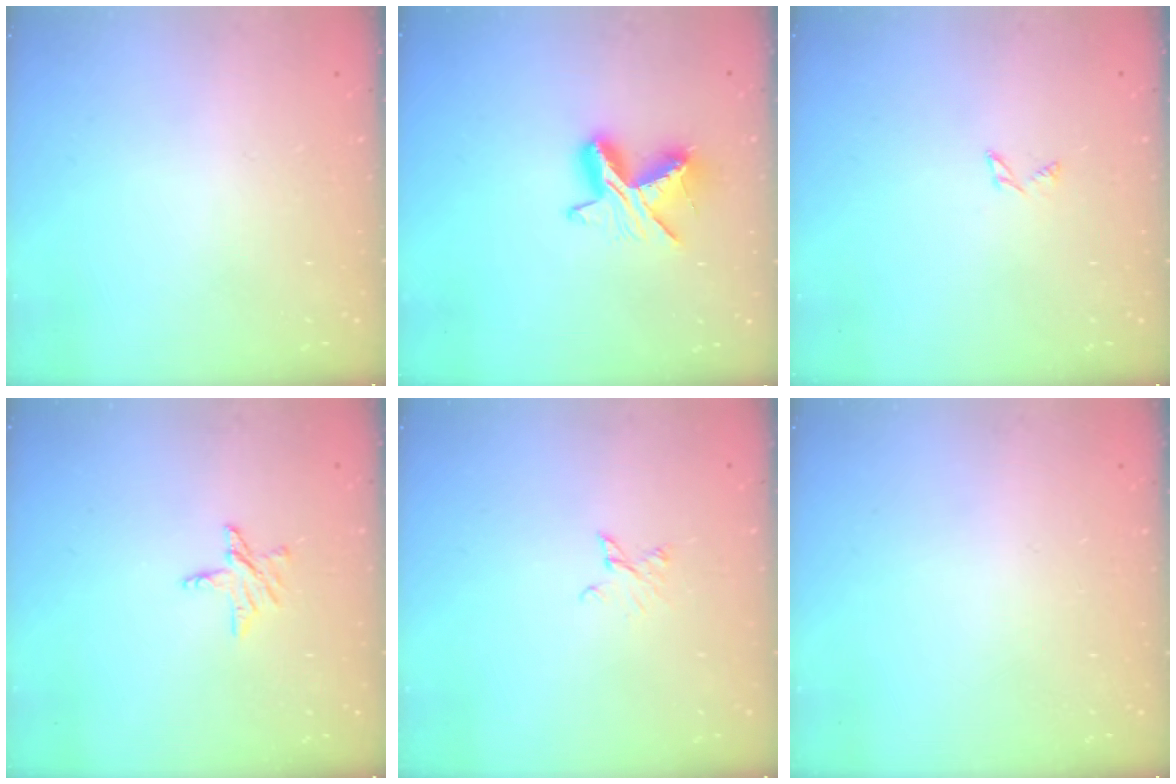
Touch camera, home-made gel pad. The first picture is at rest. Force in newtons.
{"total": 10.0, "press": 10.0, "slide": 0.2}
{"total": 1.8, "press": 1.7, "slide": 0.3}
{"total": 5.4, "press": 5.4, "slide": 0.5}
{"total": 2.5, "press": 2.5, "slide": 0.3}
{"total": 0.0}